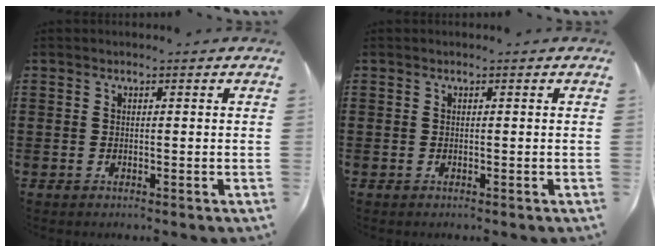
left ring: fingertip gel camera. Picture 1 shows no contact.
{"total": 0.0}